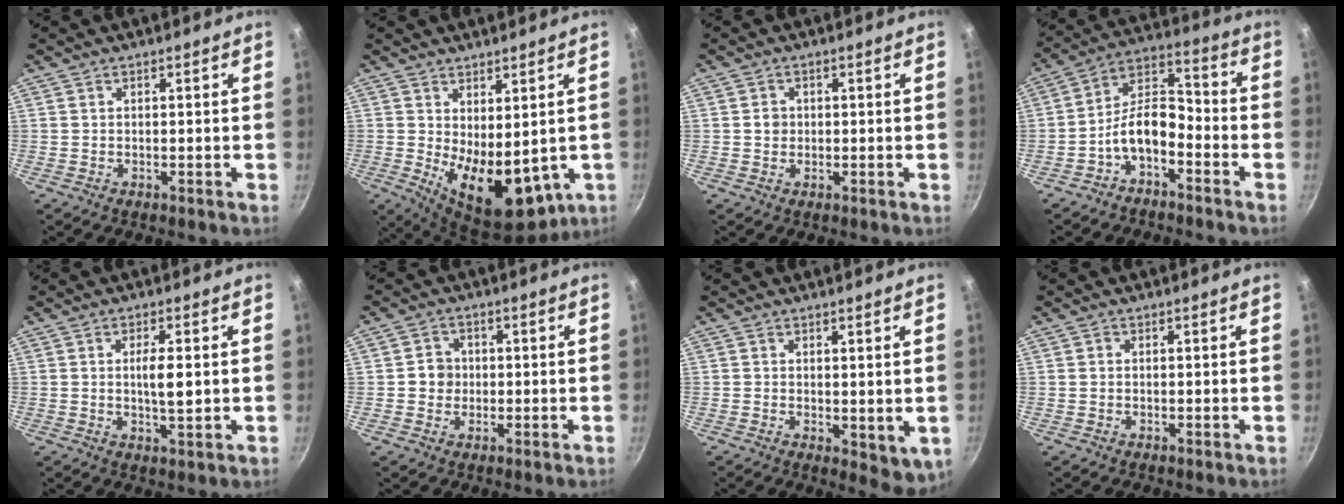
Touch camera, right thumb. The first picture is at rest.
{"total": 13.5, "force": [-0.2, 7.2, 11.4], "torque": [-0.152, -0.035, 0.022]}
{"total": 2.1, "force": [0.0, 1.9, 0.8], "torque": [-0.004, 0.008, -0.001]}
{"total": 9.4, "force": [-4.5, 5.0, 6.6], "torque": [-0.105, 0.065, -0.091]}
{"total": 5.0, "force": [0.3, 1.3, 4.8], "torque": [-0.086, -0.003, 0.005]}
{"total": 3.9, "force": [-0.2, 3.7, 1.3], "torque": [0.004, 0.007, -0.008]}
{"total": 5.2, "force": [0.5, 2.7, 4.4], "torque": [-0.054, -0.015, 0.011]}
{"total": 0.5, "force": [0.0, 0.5, 0.1], "torque": [-0.002, 0.002, -0.001]}